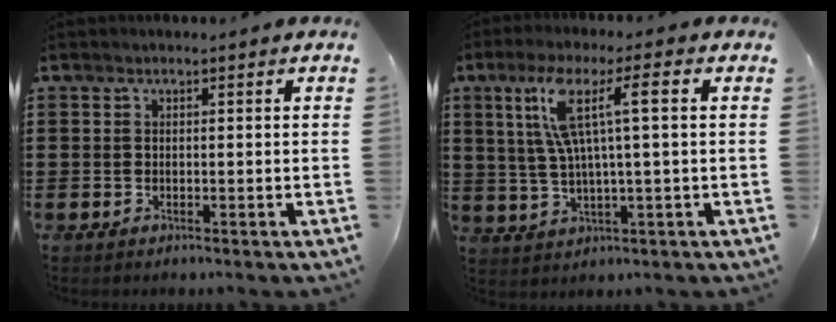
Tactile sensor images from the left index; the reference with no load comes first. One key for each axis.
{"total": 9.0, "fx": 2.4, "fy": 0.7, "fz": 8.6, "tx": -0.185, "ty": -0.001, "tz": 0.031}